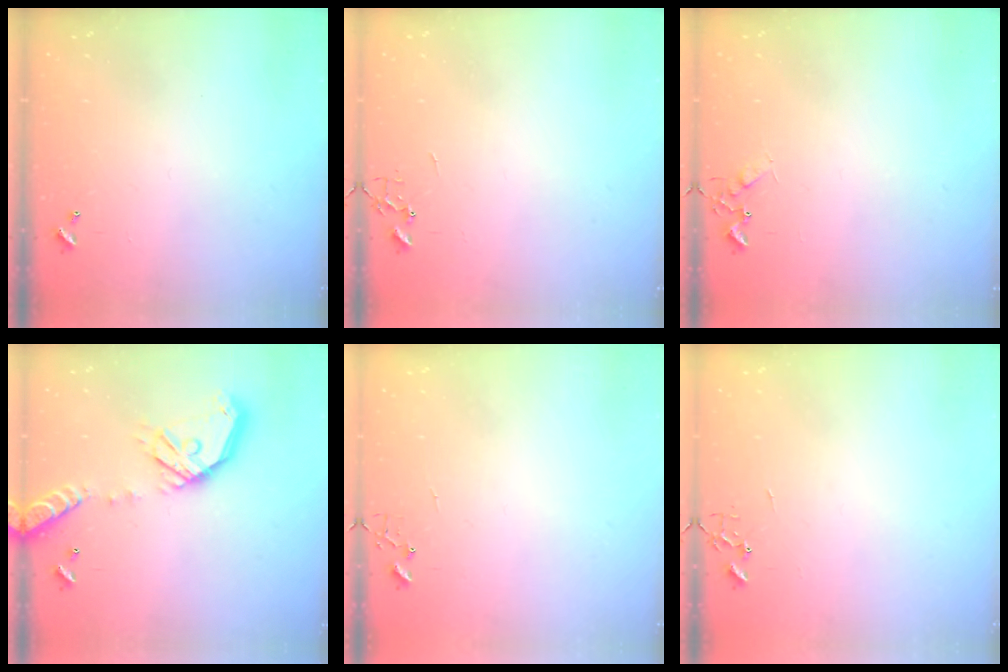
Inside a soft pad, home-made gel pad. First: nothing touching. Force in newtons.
{"total": 0.0}
{"total": 6.1, "press": 6.0, "slide": 0.8}
{"total": 19.5, "press": 19.2, "slide": 3.4}
{"total": 3.9, "press": 3.9, "slide": 0.4}
{"total": 0.0}